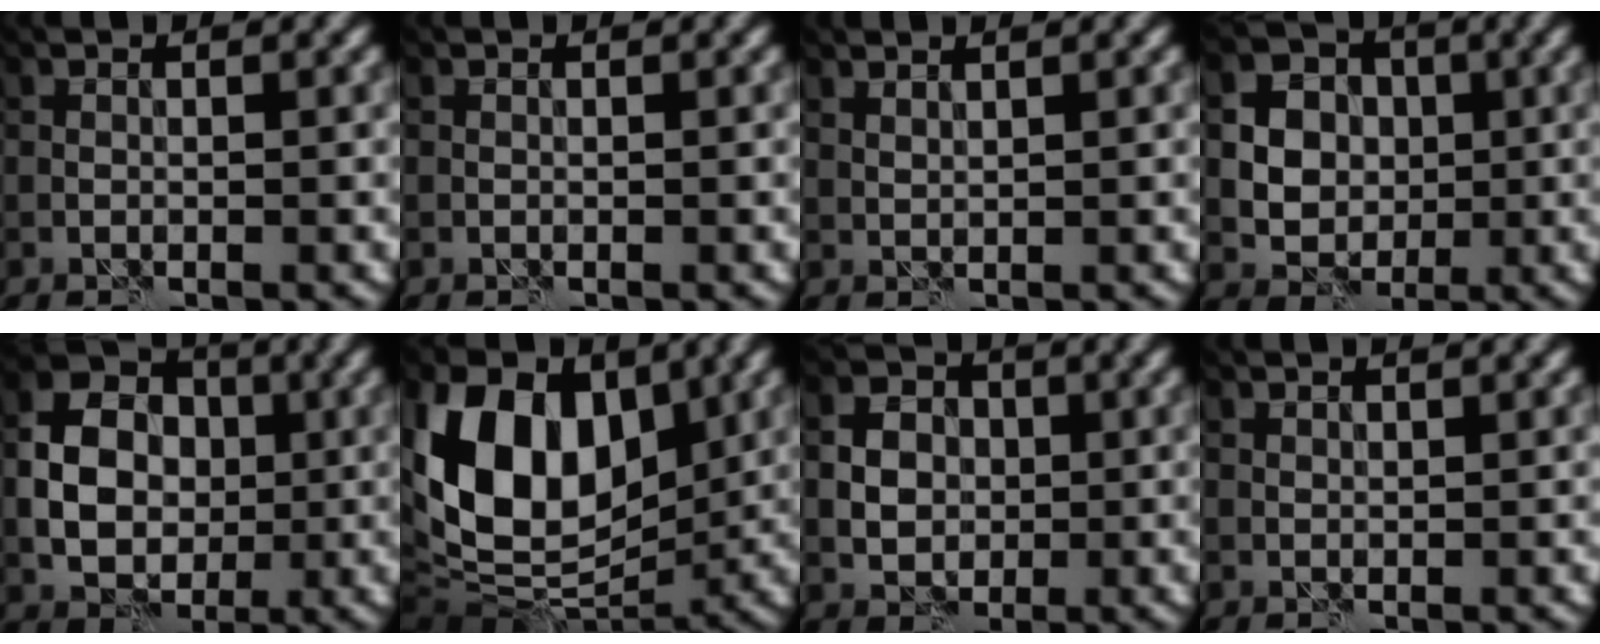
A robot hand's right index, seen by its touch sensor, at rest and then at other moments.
{"total": 0.0}
{"total": 1.3, "force": [1.1, 0.2, 0.6], "torque": [-0.009, 0.001, 0.015]}
{"total": 6.2, "force": [0.7, 5.4, 3.0], "torque": [-0.048, 0.014, 0.004]}
{"total": 6.5, "force": [-0.5, 5.2, 3.8], "torque": [-0.067, 0.007, -0.014]}
{"total": 12.9, "force": [2.5, 8.1, 9.7], "torque": [-0.183, 0.007, 0.032]}
{"total": 3.5, "force": [-0.1, 3.0, 1.9], "torque": [-0.032, 0.001, -0.002]}
{"total": 0.8, "force": [0.8, 0.1, 0.3], "torque": [-0.007, 0.000, 0.012]}